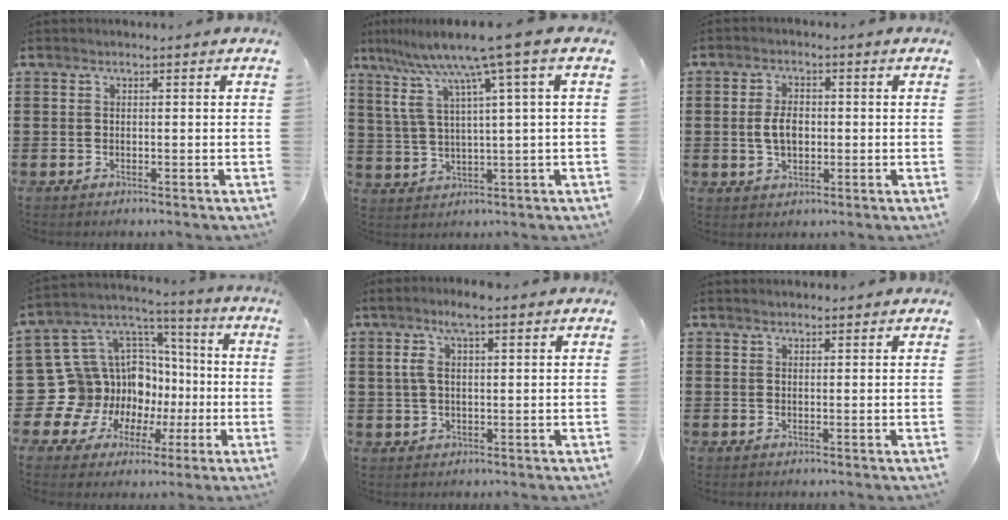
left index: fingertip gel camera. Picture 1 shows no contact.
{"total": 9.1, "force": [5.4, -0.7, 7.2], "torque": [-0.169, -0.036, 0.082]}
{"total": 4.5, "force": [-0.2, 2.5, 3.7], "torque": [-0.073, 0.001, -0.010]}
{"total": 16.3, "force": [-3.5, 15.0, 5.2], "torque": [-0.155, -0.028, -0.021]}
{"total": 5.4, "force": [2.3, 1.5, 4.7], "torque": [-0.104, 0.004, 0.035]}
{"total": 0.9, "force": [0.9, 0.1, 0.1], "torque": [-0.004, 0.000, 0.018]}